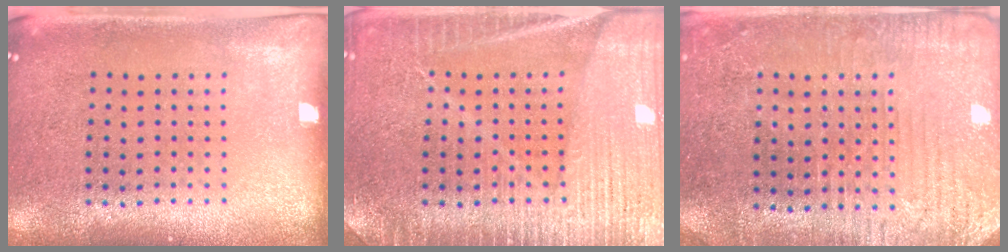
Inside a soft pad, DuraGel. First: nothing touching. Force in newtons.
{"total": 3.7, "press": 3.6, "slide": 0.4}
{"total": 3.1, "press": 3.0, "slide": 0.6}